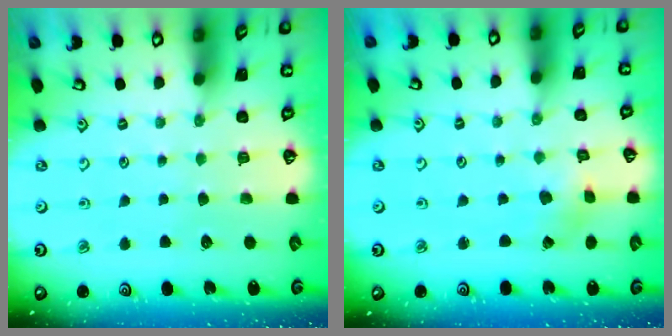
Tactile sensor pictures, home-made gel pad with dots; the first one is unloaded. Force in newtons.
{"total": 1.1, "press": 1.0, "slide": 0.4}